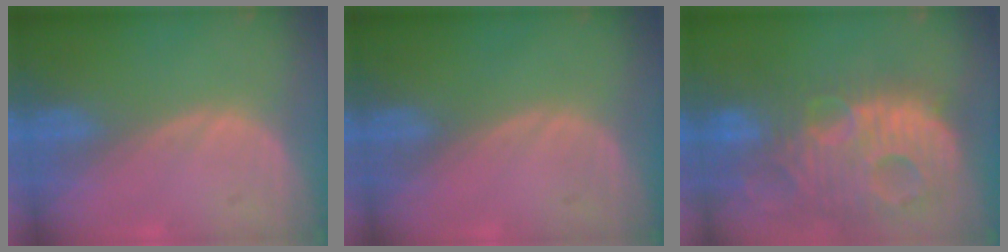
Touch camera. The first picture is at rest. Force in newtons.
{"total": 0.0}
{"total": 14.1, "press": 12.2, "slide": 7.0}